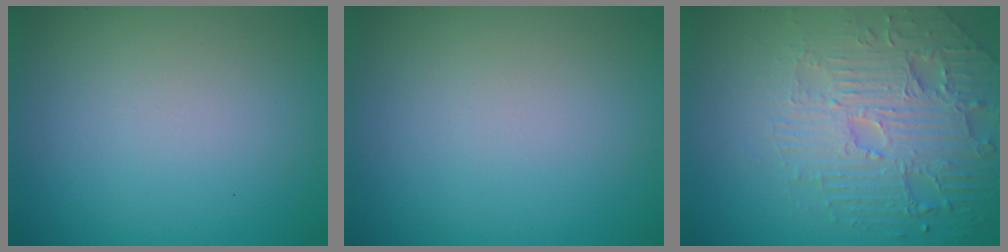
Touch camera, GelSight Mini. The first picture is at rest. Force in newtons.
{"total": 0.0}
{"total": 6.5, "press": 5.1, "slide": 4.0}